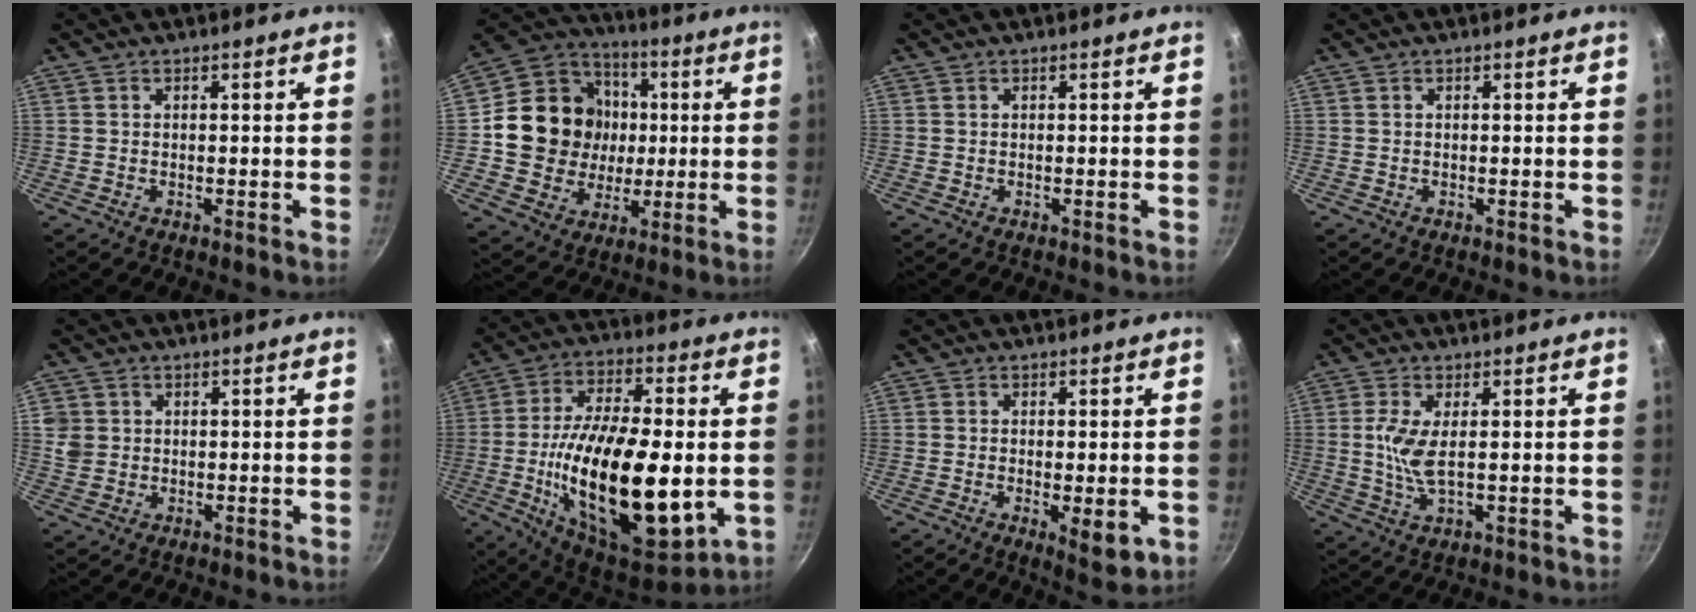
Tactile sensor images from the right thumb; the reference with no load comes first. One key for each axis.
{"total": 18.6, "fx": 1.0, "fy": 16.9, "fz": 7.9, "tx": -0.110, "ty": 0.021, "tz": 0.018}
{"total": 0.0}
{"total": 0.0}
{"total": 3.8, "fx": 0.6, "fy": 3.5, "fz": 1.4, "tx": -0.019, "ty": 0.001, "tz": 0.013}
{"total": 28.6, "fx": -3.4, "fy": 12.5, "fz": 25.5, "tx": -0.435, "ty": 0.004, "tz": -0.050}
{"total": 6.1, "fx": -1.4, "fy": 2.1, "fz": 5.6, "tx": -0.083, "ty": -0.013, "tz": -0.014}
{"total": 6.4, "fx": 0.5, "fy": 2.3, "fz": 6.0, "tx": -0.132, "ty": -0.005, "tz": 0.010}